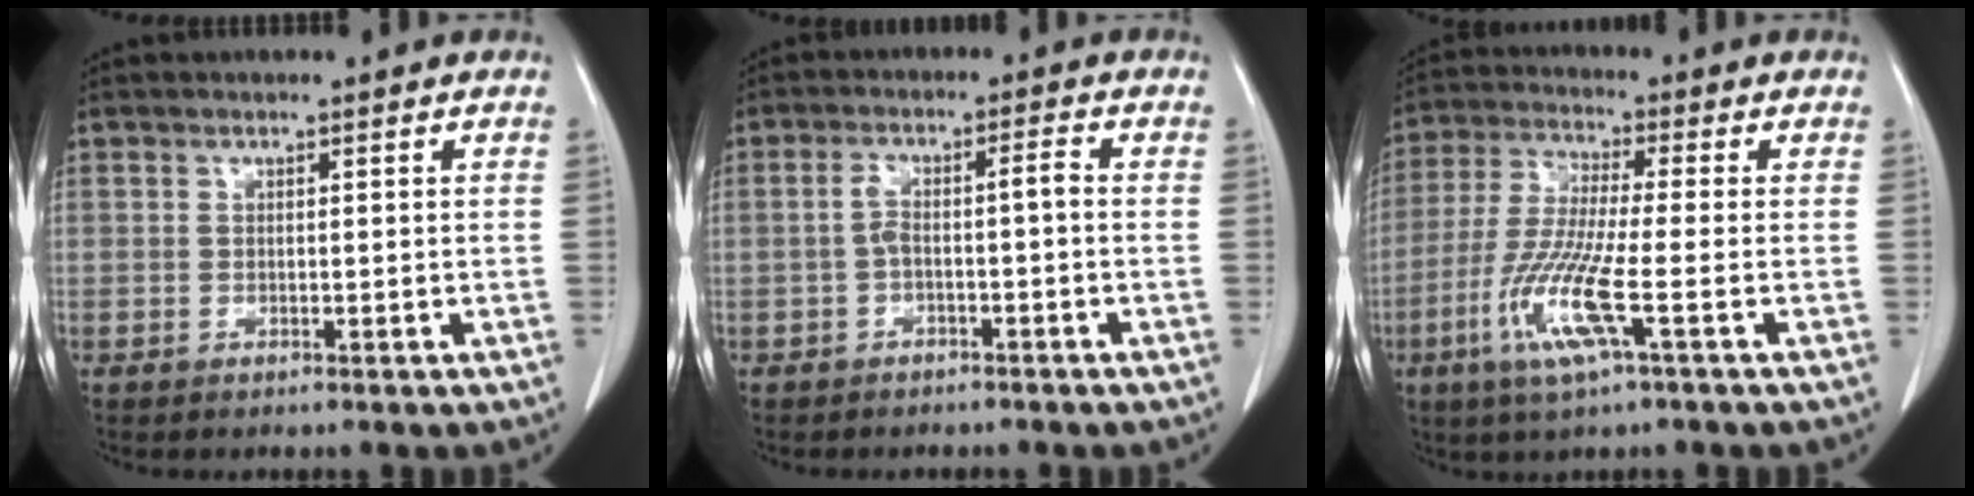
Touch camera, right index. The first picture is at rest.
{"total": 3.8, "force": [-0.9, 0.6, 3.7], "torque": [-0.073, 0.024, -0.012]}
{"total": 10.7, "force": [-4.0, 0.2, 10.0], "torque": [-0.210, -0.021, -0.085]}